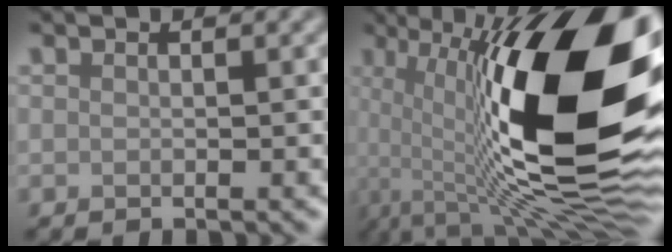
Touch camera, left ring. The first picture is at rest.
{"total": 18.4, "force": [1.3, 5.6, 17.5], "torque": [-0.269, 0.013, 0.020]}